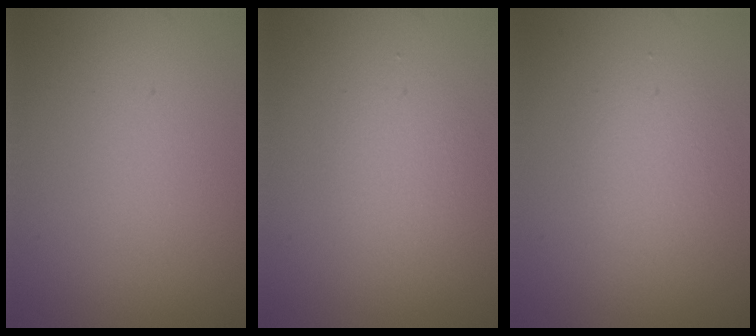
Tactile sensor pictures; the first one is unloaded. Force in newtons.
{"total": 1.9, "press": 1.9, "slide": 0.2}
{"total": 2.1, "press": 2.1, "slide": 0.0}